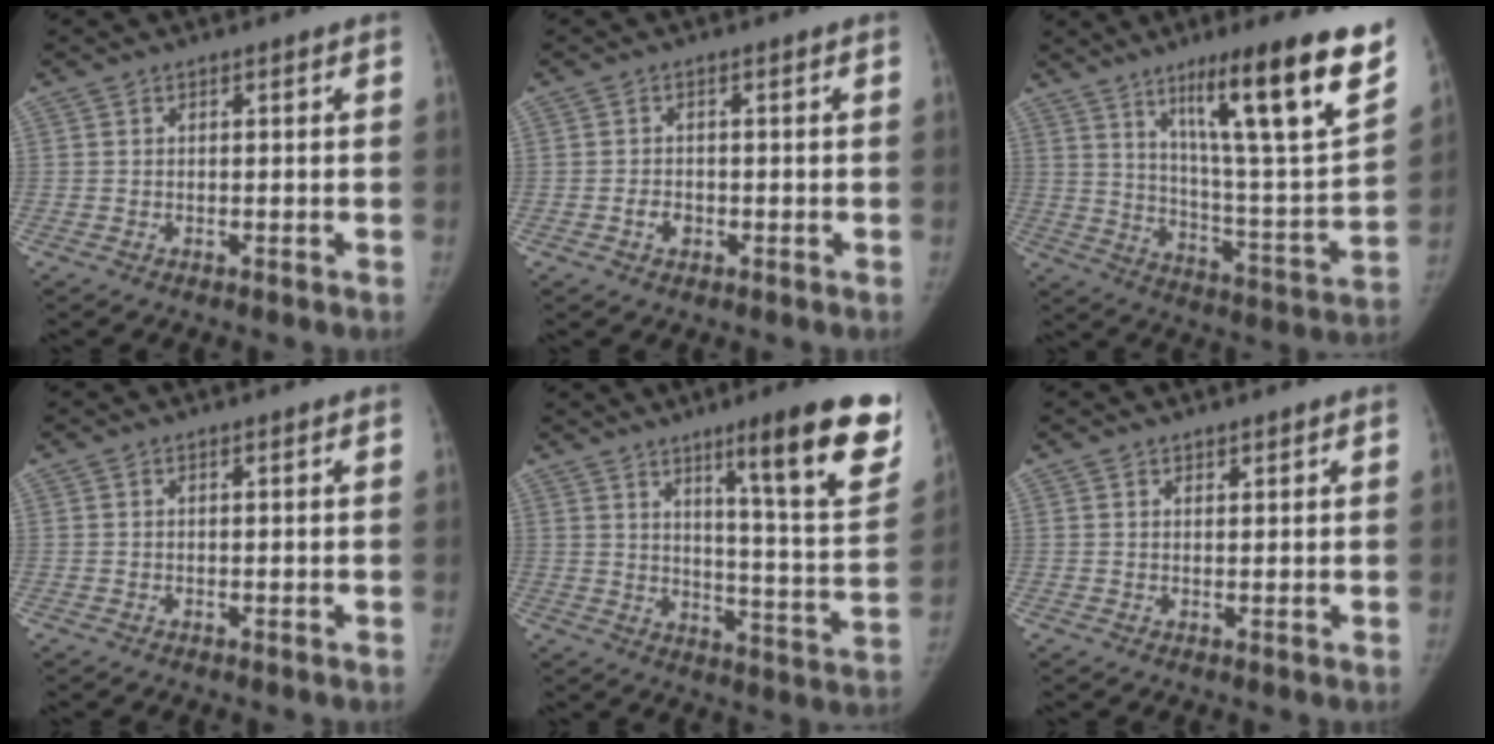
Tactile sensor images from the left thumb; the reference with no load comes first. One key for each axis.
{"total": 2.1, "fx": -0.7, "fy": 1.6, "fz": 1.2, "tx": -0.015, "ty": 0.005, "tz": -0.011}
{"total": 25.1, "fx": 14.1, "fy": 3.0, "fz": 20.6, "tx": -0.291, "ty": -0.054, "tz": 0.222}
{"total": 0.0}
{"total": 20.7, "fx": 11.7, "fy": 2.3, "fz": 16.9, "tx": -0.199, "ty": -0.063, "tz": 0.170}
{"total": 1.1, "fx": 1.0, "fy": 0.4, "fz": 0.2, "tx": 0.002, "ty": -0.007, "tz": 0.016}